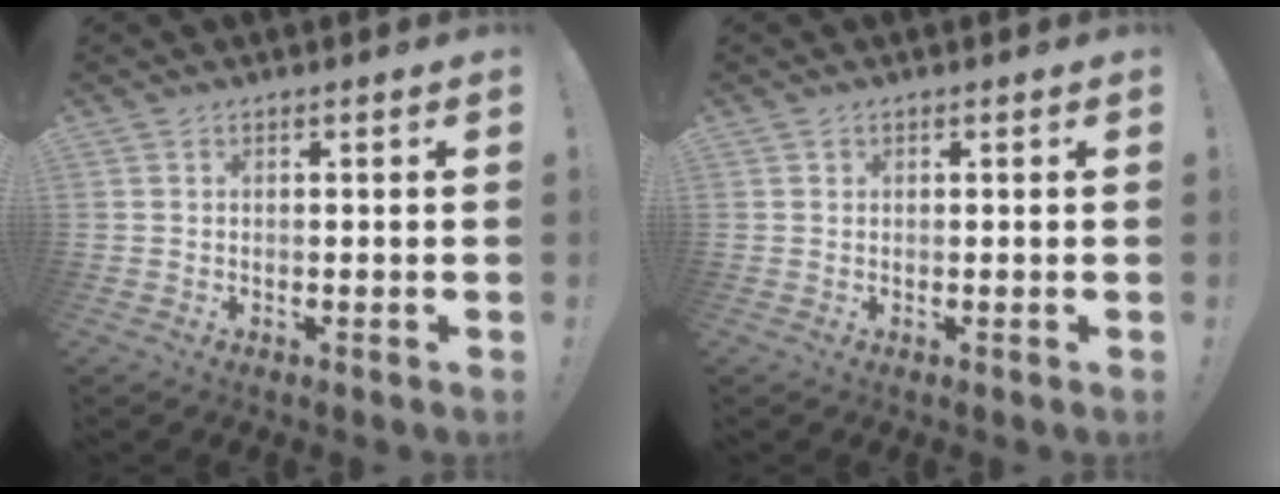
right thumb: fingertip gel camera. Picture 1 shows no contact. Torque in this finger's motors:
{"motor_torque": [0.01, 0.19, 0.00, -0.16, -0.04]}